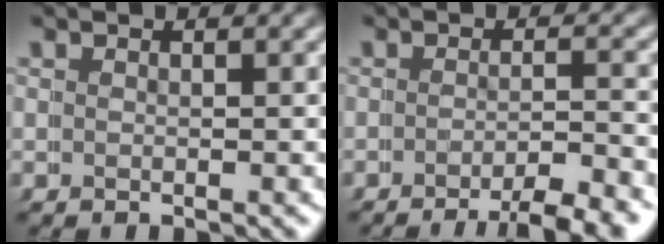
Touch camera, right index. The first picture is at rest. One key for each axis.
{"total": 4.2, "fx": -3.4, "fy": 0.3, "fz": 2.4, "tx": -0.034, "ty": -0.002, "tz": -0.060}